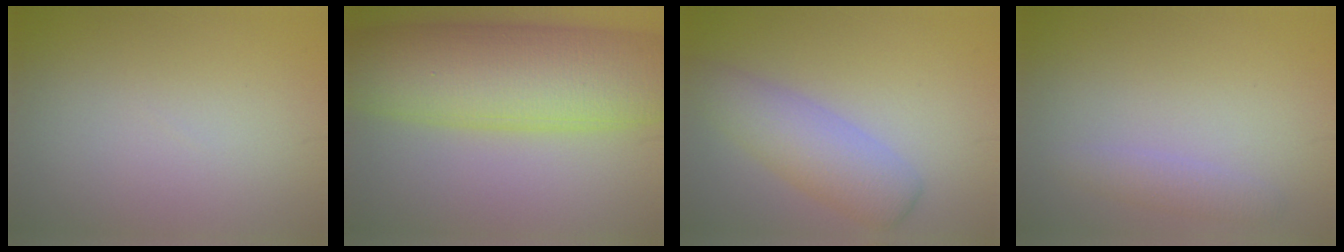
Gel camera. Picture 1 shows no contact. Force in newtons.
{"total": 13.3, "press": 13.3, "slide": 0.5}
{"total": 4.6, "press": 4.6, "slide": 0.1}
{"total": 1.7, "press": 1.7, "slide": 0.0}